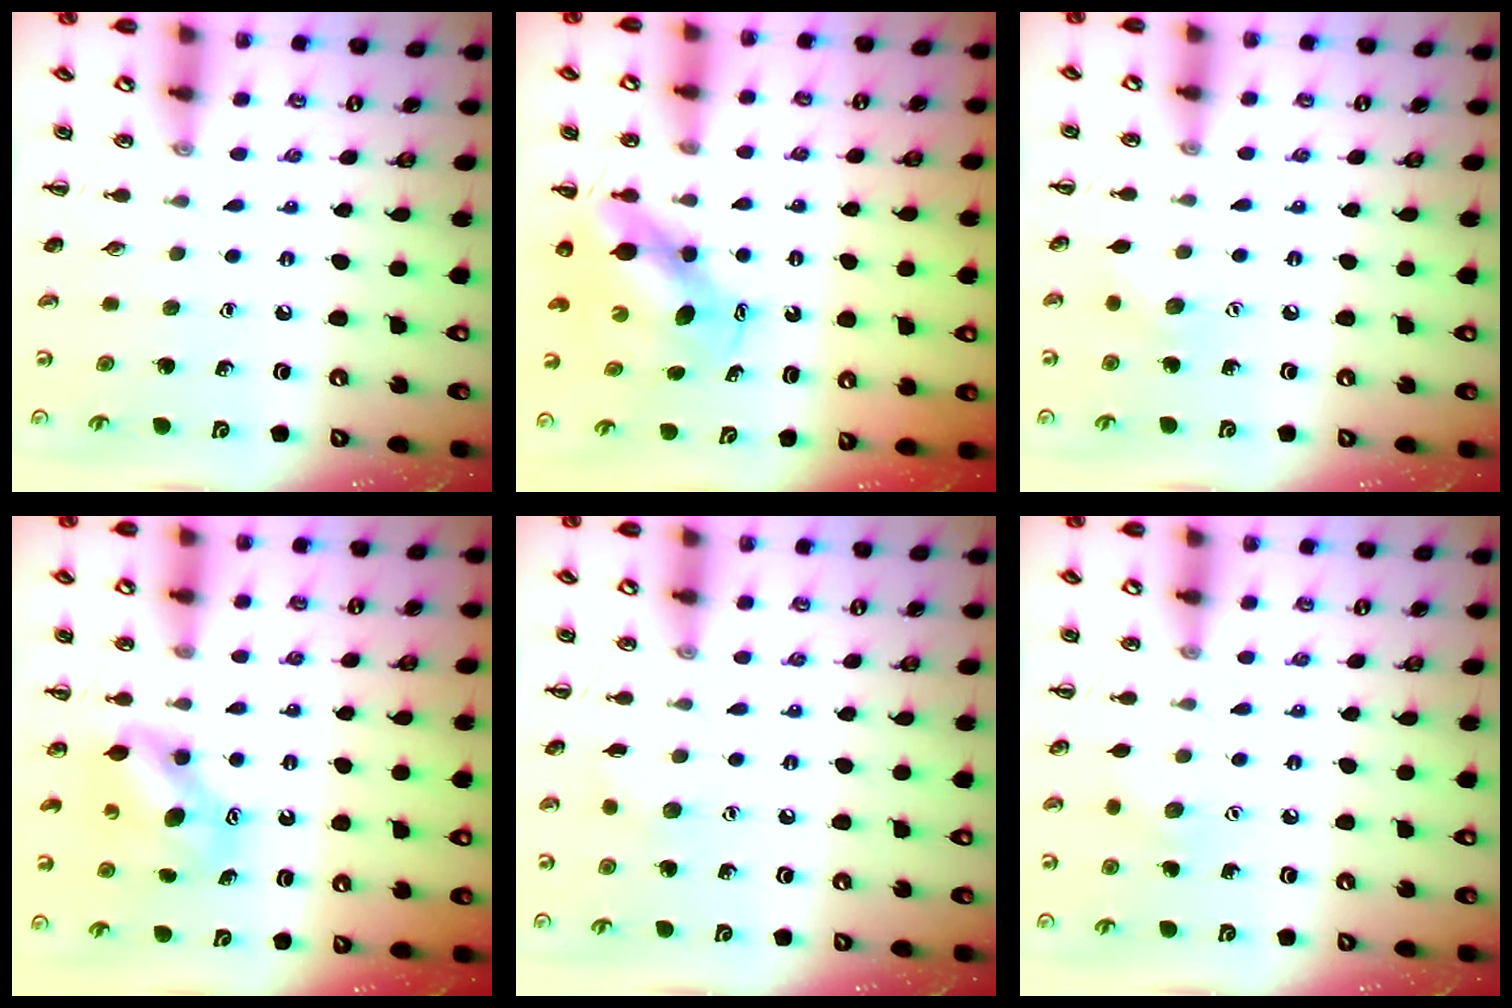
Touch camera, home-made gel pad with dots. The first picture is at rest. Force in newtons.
{"total": 6.4, "press": 6.3, "slide": 1.1}
{"total": 4.0, "press": 3.9, "slide": 0.7}
{"total": 7.7, "press": 7.7, "slide": 0.6}
{"total": 4.7, "press": 4.5, "slide": 1.3}
{"total": 4.1, "press": 4.0, "slide": 1.0}